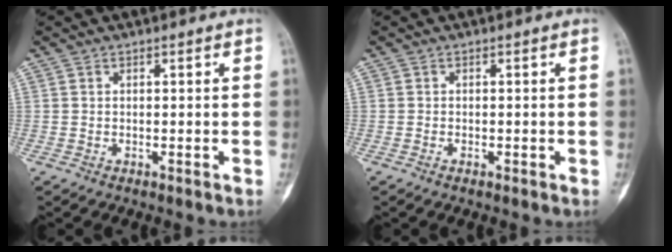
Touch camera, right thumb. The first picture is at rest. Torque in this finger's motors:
{"motor_torque": [-0.37, -0.11, -0.14, 0.02, -0.06]}